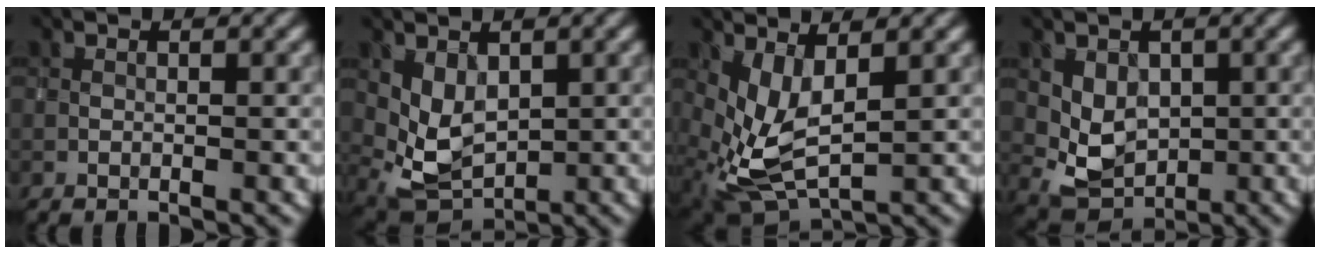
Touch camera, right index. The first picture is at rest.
{"total": 3.6, "force": [1.2, 2.5, 2.3], "torque": [-0.050, -0.011, 0.032]}
{"total": 4.4, "force": [0.9, 2.0, 3.8], "torque": [-0.093, -0.011, 0.024]}
{"total": 3.7, "force": [0.8, 2.9, 2.2], "torque": [-0.037, -0.010, 0.020]}